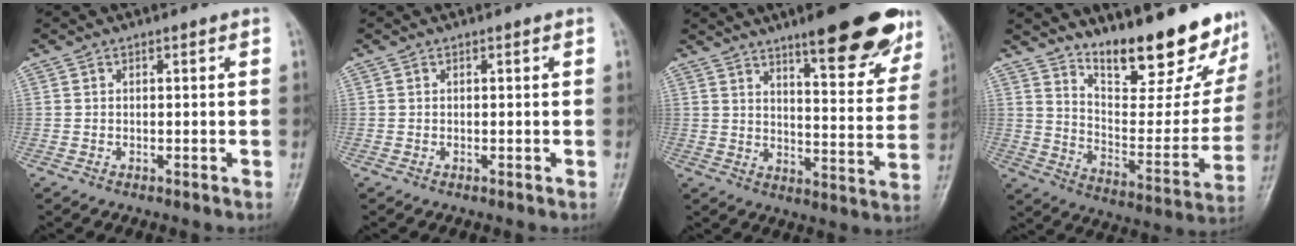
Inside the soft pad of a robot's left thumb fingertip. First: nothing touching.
{"total": 0.0}
{"total": 19.1, "force": [12.2, 4.9, 13.9], "torque": [-0.143, -0.061, 0.169]}
{"total": 22.5, "force": [17.0, 6.7, 13.1], "torque": [-0.148, -0.114, 0.254]}